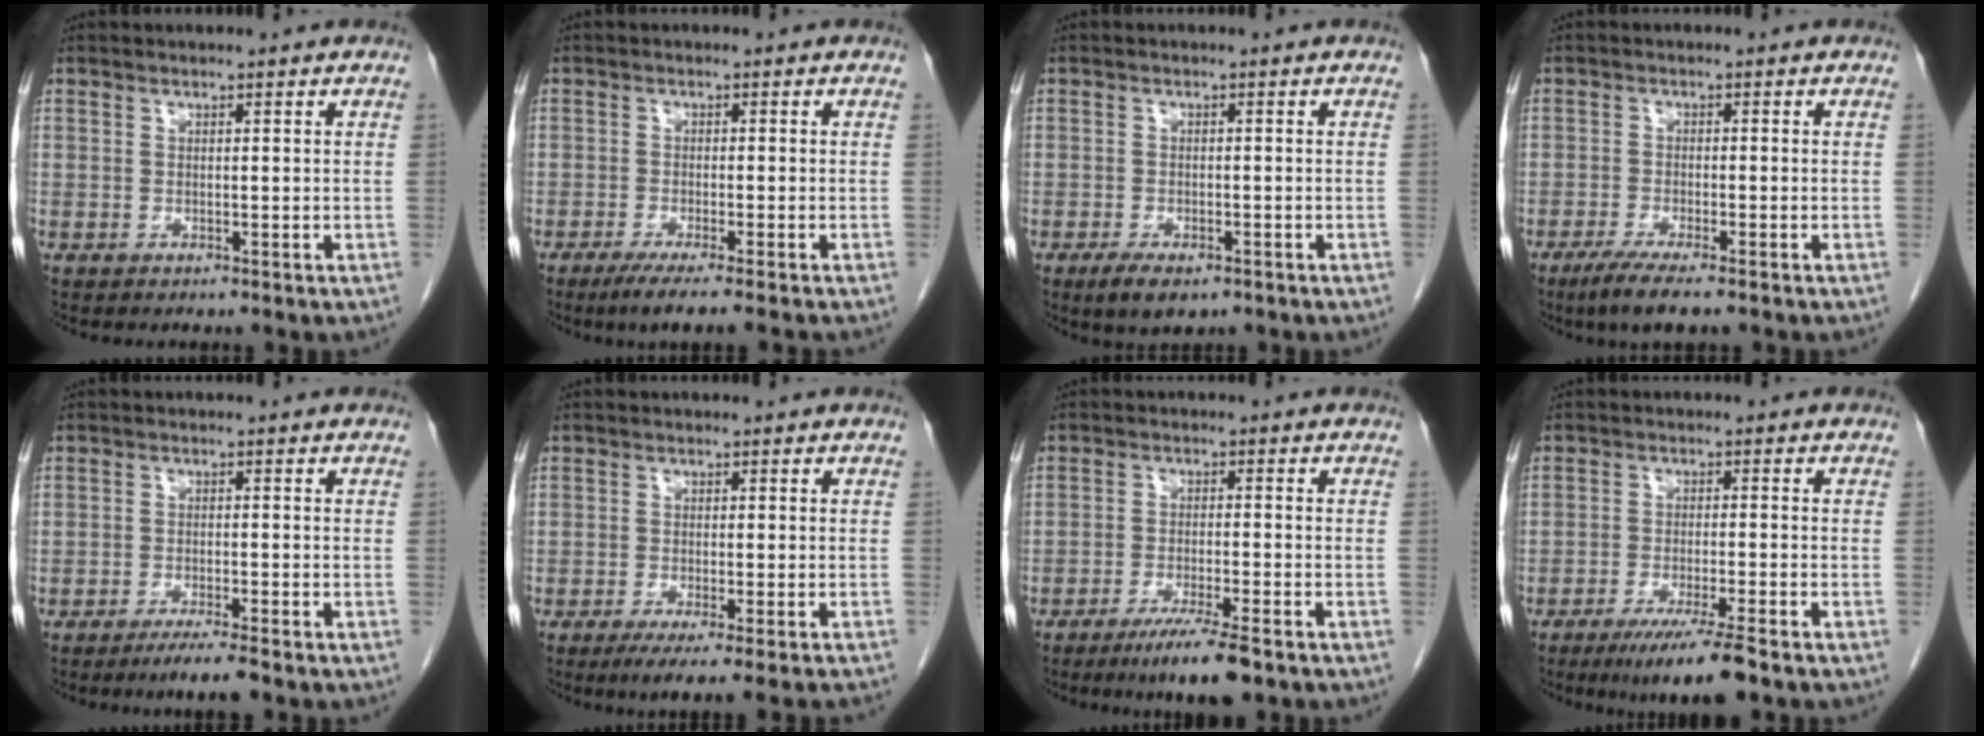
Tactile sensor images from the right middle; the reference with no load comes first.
{"total": 5.8, "force": [-4.4, -0.5, 3.8], "torque": [-0.048, -0.013, -0.069]}
{"total": 4.2, "force": [-2.7, 1.8, 2.8], "torque": [-0.047, -0.005, -0.038]}
{"total": 5.5, "force": [-3.8, 0.4, 3.9], "torque": [-0.067, -0.014, -0.063]}
{"total": 3.6, "force": [-2.8, -0.2, 2.3], "torque": [-0.038, -0.007, -0.049]}
{"total": 7.3, "force": [-5.8, -0.9, 4.3], "torque": [-0.037, -0.018, -0.086]}
{"total": 7.0, "force": [-4.9, 0.1, 5.0], "torque": [-0.081, -0.016, -0.081]}
{"total": 7.4, "force": [-5.2, -0.5, 5.2], "torque": [-0.083, -0.020, -0.089]}